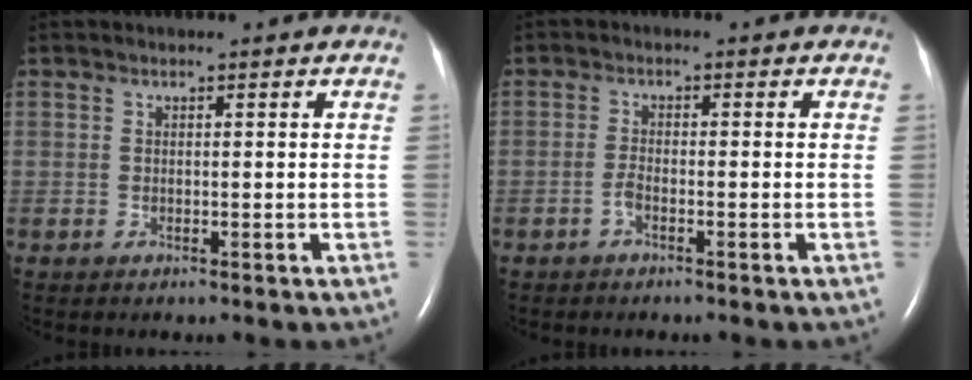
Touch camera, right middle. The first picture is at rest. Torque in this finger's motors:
{"motor_torque": [0.26, -0.18, -0.01, 0.01]}